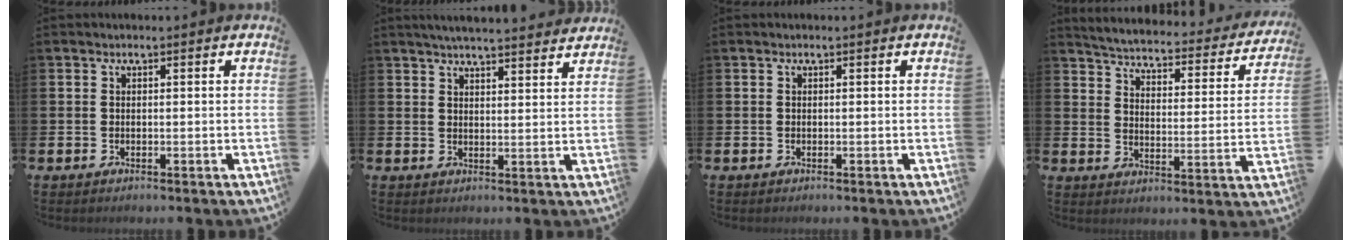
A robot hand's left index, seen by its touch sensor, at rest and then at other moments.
{"total": 4.5, "force": [4.4, -0.1, 0.9], "torque": [-0.024, -0.023, 0.078]}
{"total": 0.0}
{"total": 4.0, "force": [3.8, 0.8, 0.9], "torque": [-0.045, -0.033, 0.057]}